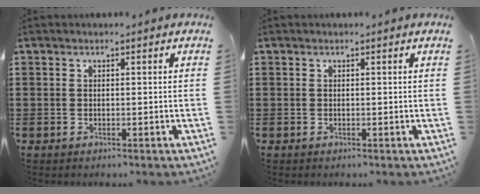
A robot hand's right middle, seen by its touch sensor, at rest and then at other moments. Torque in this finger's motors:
{"motor_torque": [0.03, -0.04, 0.00, 0.00]}